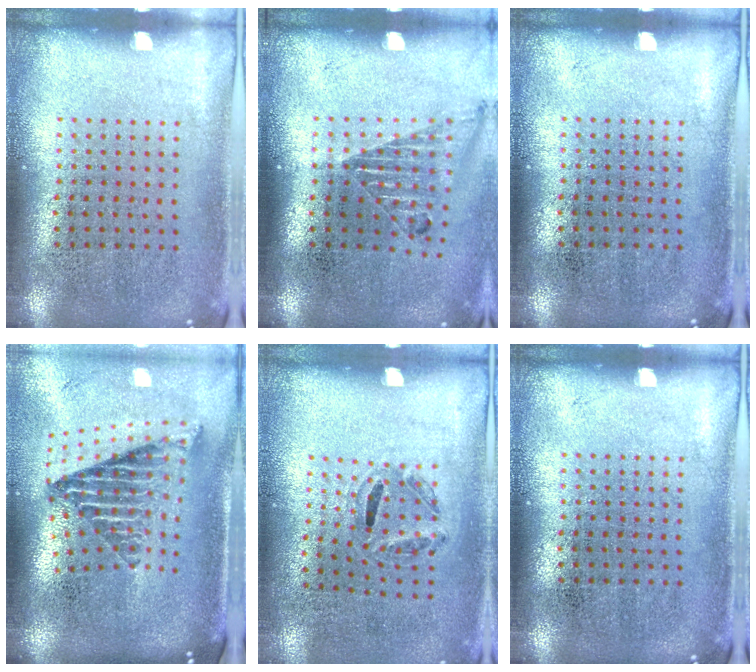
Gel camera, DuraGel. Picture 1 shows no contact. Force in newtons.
{"total": 1.2, "press": 1.1, "slide": 0.4}
{"total": 0.0}
{"total": 2.6, "press": 1.6, "slide": 2.0}
{"total": 1.1, "press": 0.6, "slide": 0.9}
{"total": 0.0}